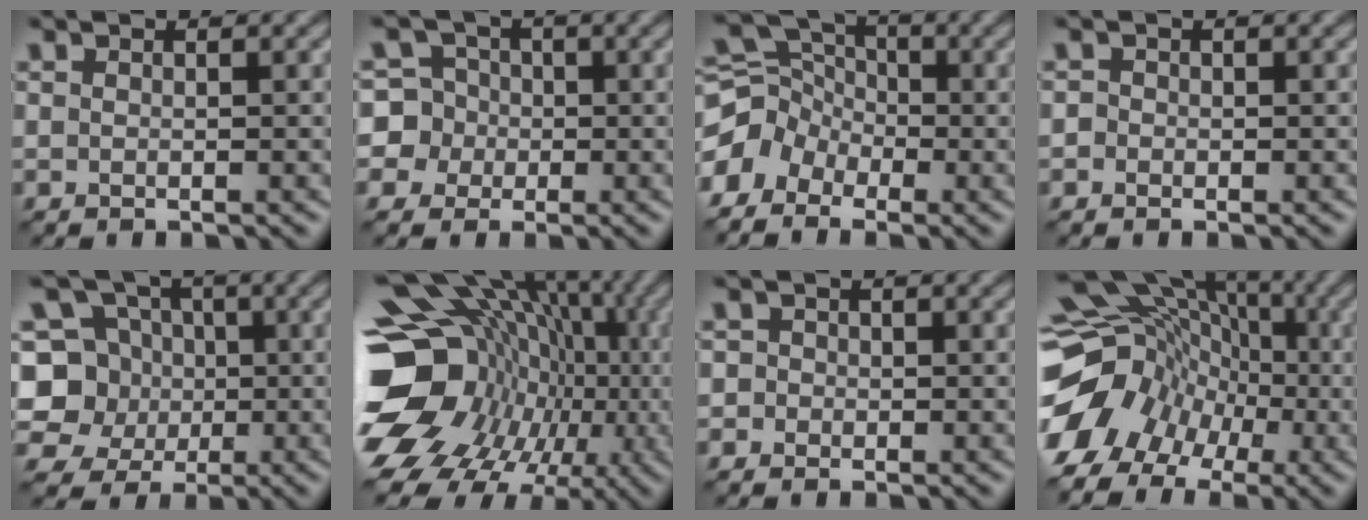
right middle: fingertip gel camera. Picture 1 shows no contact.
{"total": 5.8, "force": [-0.6, 5.7, 0.9], "torque": [-0.005, 0.029, -0.023]}
{"total": 5.3, "force": [-2.6, 4.0, 2.2], "torque": [-0.028, 0.007, -0.047]}
{"total": 0.9, "force": [-0.4, 0.8, 0.0], "torque": [0.015, 0.007, -0.013]}
{"total": 6.1, "force": [-0.3, 5.6, 2.4], "torque": [-0.045, 0.005, -0.027]}
{"total": 18.8, "force": [-3.5, 14.8, 11.2], "torque": [-0.178, -0.004, -0.035]}
{"total": 1.9, "force": [-0.2, 1.9, 0.1], "torque": [0.027, 0.022, -0.020]}
{"total": 15.0, "force": [-3.9, 12.4, 7.4], "torque": [-0.137, -0.004, -0.079]}